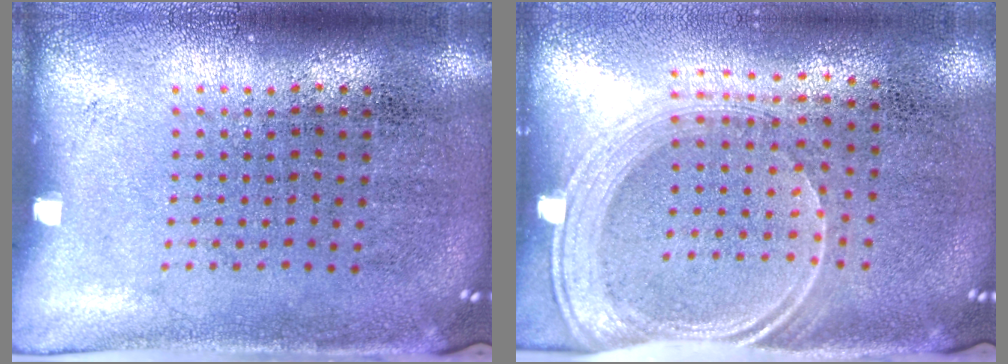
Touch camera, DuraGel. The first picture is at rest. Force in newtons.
{"total": 1.9, "press": 1.6, "slide": 1.1}